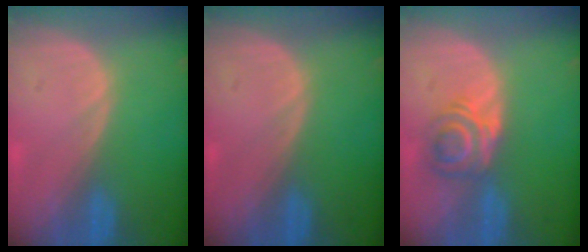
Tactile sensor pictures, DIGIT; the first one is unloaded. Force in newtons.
{"total": 0.0}
{"total": 5.8, "press": 4.9, "slide": 3.2}